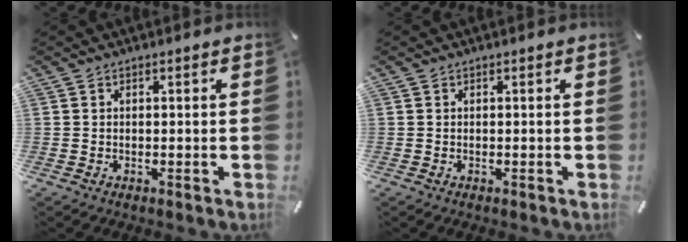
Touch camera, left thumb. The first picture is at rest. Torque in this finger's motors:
{"motor_torque": [0.00, 0.00, 0.00, 0.00, 0.00]}